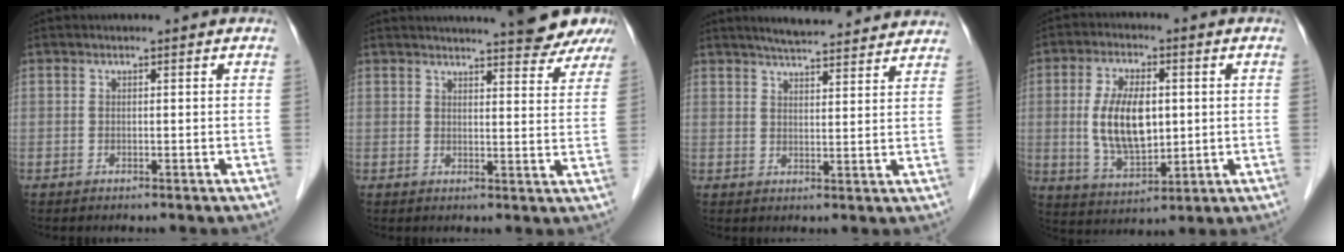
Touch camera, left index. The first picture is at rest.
{"total": 17.5, "force": [15.8, 2.9, 6.9], "torque": [-0.087, -0.009, 0.182]}
{"total": 14.1, "force": [12.8, 1.9, 5.4], "torque": [-0.073, 0.016, 0.165]}
{"total": 10.2, "force": [0.4, 4.7, 9.0], "torque": [-0.187, 0.001, 0.017]}